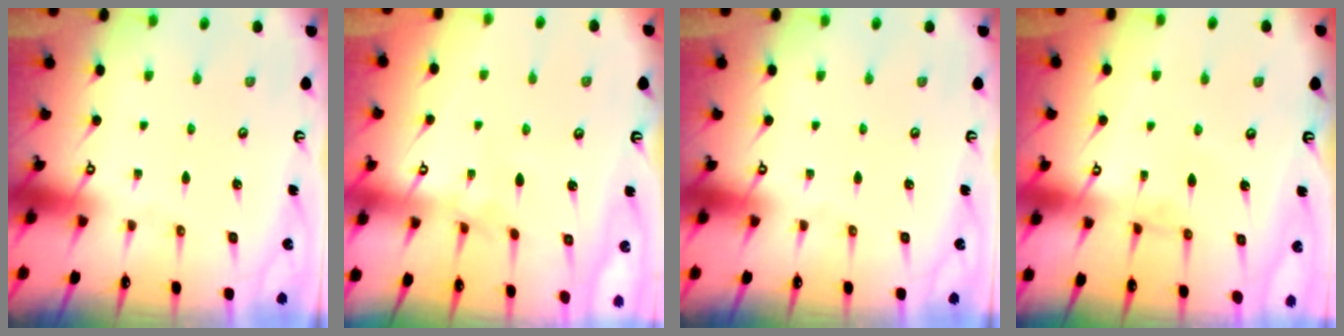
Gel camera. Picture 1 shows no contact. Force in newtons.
{"total": 2.9, "press": 2.9, "slide": 0.2}
{"total": 0.0}
{"total": 0.9, "press": 0.8, "slide": 0.3}